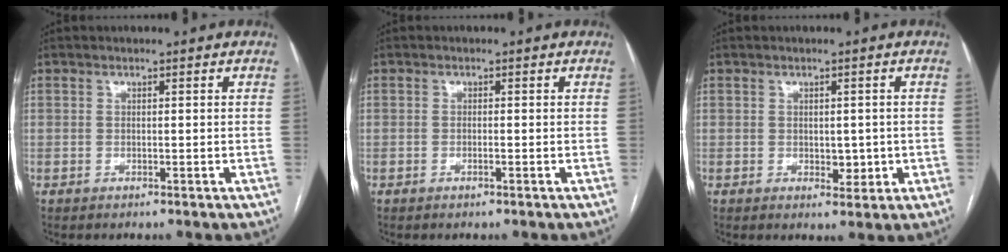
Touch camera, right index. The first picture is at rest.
{"total": 0.5, "force": [-0.3, 0.0, 0.4], "torque": [-0.010, 0.000, -0.004]}
{"total": 2.7, "force": [-0.2, 1.7, 2.1], "torque": [-0.026, -0.001, 0.005]}